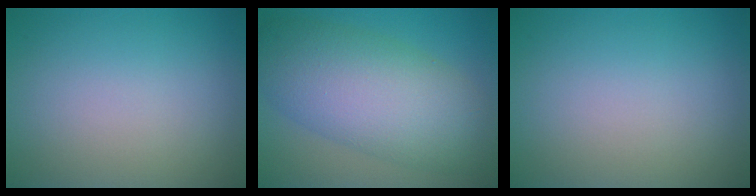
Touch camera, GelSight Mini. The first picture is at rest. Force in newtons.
{"total": 9.7, "press": 9.7, "slide": 0.3}
{"total": 0.0}